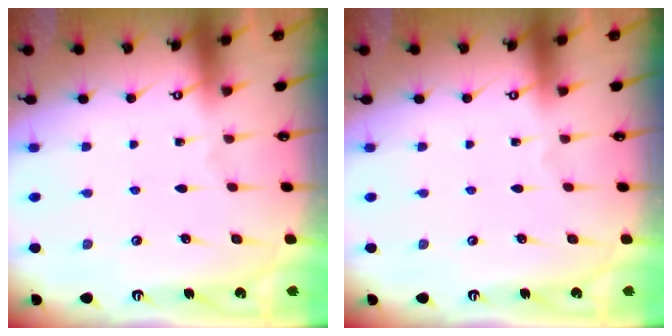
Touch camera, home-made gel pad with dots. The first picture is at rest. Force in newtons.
{"total": 0.0}